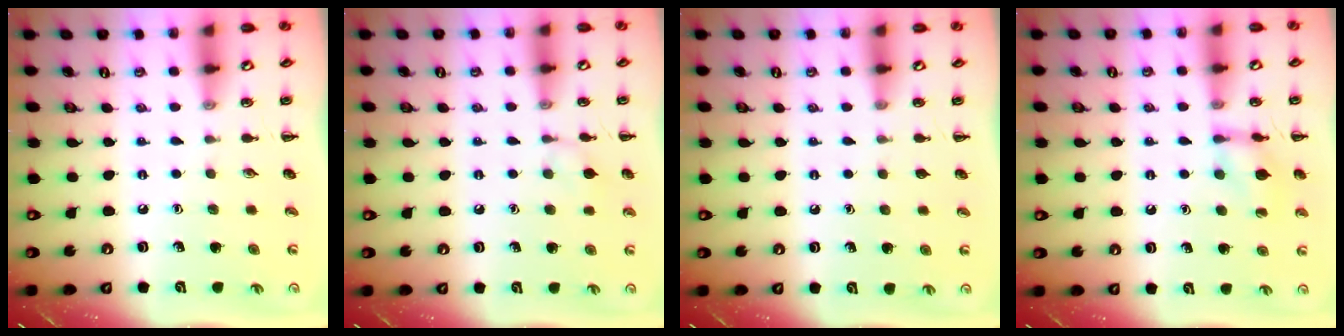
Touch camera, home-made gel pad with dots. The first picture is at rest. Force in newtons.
{"total": 5.8, "press": 5.5, "slide": 2.1}
{"total": 0.0}
{"total": 11.4, "press": 11.3, "slide": 1.5}